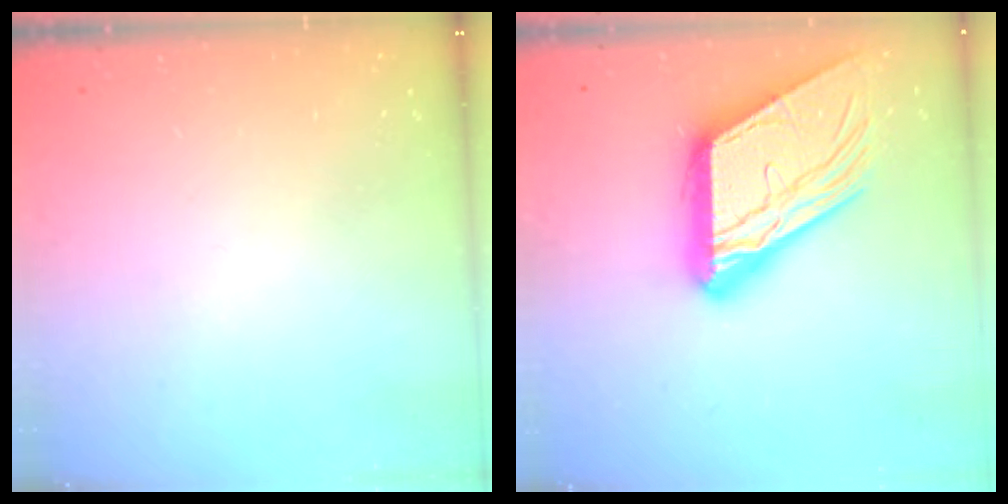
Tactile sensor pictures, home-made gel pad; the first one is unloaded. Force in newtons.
{"total": 20.7, "press": 20.6, "slide": 2.1}